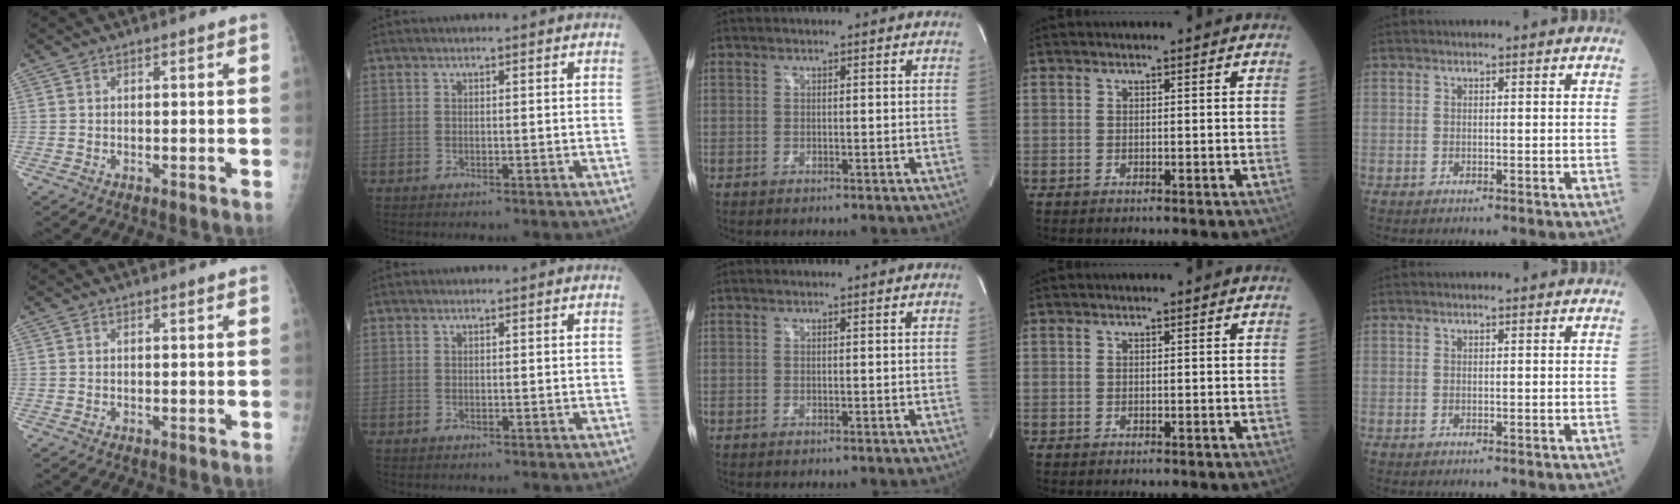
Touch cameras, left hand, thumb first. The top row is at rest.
{}